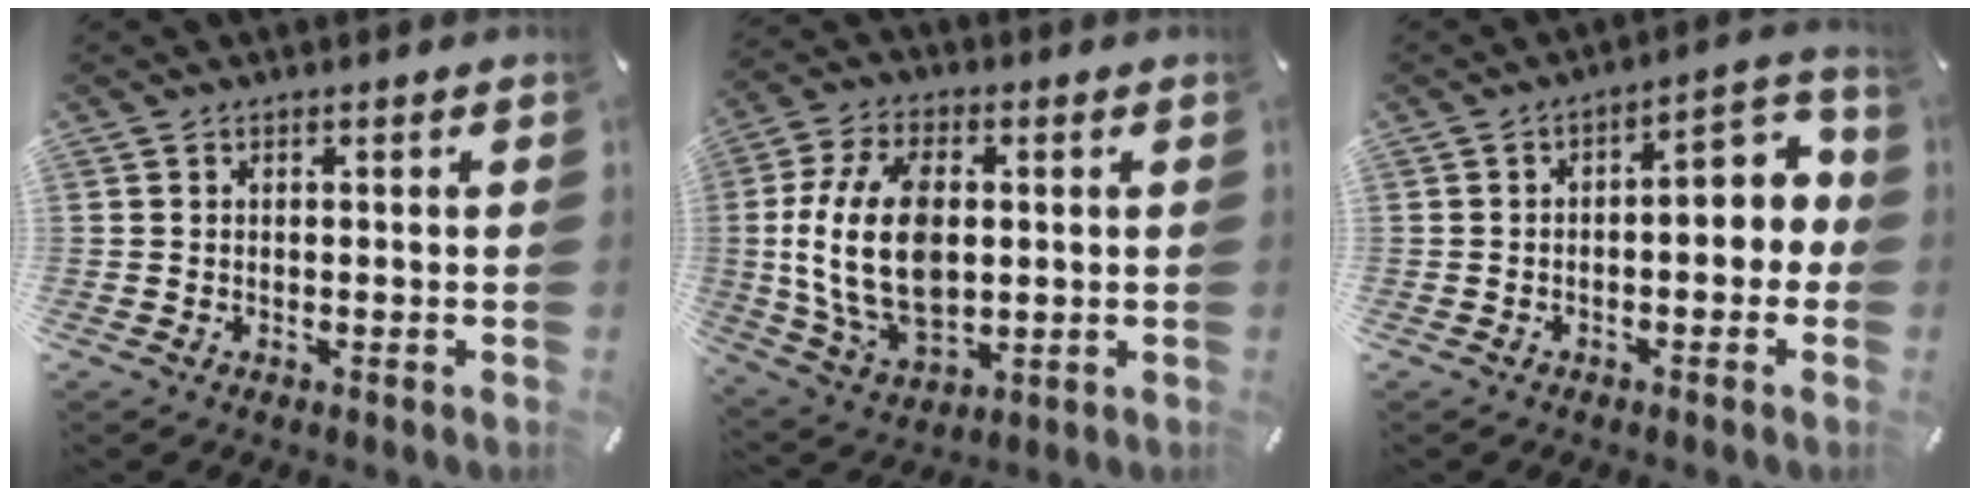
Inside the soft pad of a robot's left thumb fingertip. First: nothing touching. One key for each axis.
{"total": 17.4, "fx": 1.1, "fy": 11.2, "fz": 13.3, "tx": -0.302, "ty": -0.006, "tz": 0.018}
{"total": 7.0, "fx": -0.2, "fy": 3.5, "fz": 6.1, "tx": -0.082, "ty": -0.013, "tz": -0.012}